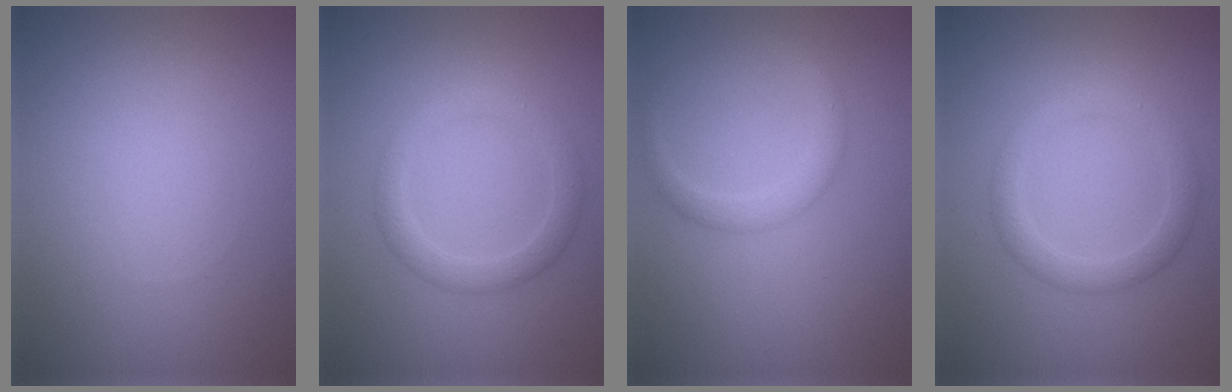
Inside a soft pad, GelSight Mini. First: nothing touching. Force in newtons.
{"total": 2.7, "press": 2.6, "slide": 0.1}
{"total": 2.1, "press": 2.1, "slide": 0.0}
{"total": 2.7, "press": 2.6, "slide": 0.1}